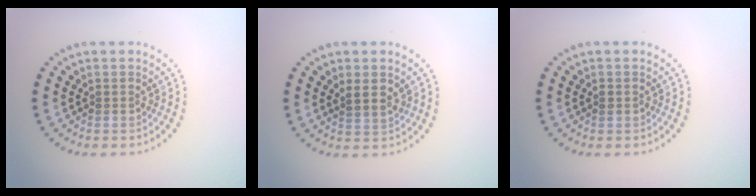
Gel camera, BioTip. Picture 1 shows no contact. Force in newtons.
{"total": 1.5, "press": 1.3, "slide": 0.6}
{"total": 0.7, "press": 0.7, "slide": 0.1}